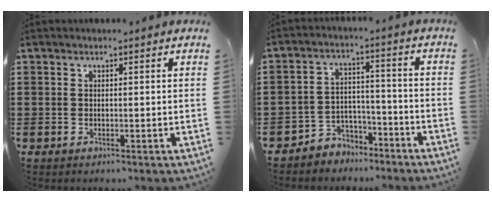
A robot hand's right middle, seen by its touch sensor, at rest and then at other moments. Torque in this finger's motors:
{"motor_torque": [1.54, -0.07, 0.03, -0.08]}